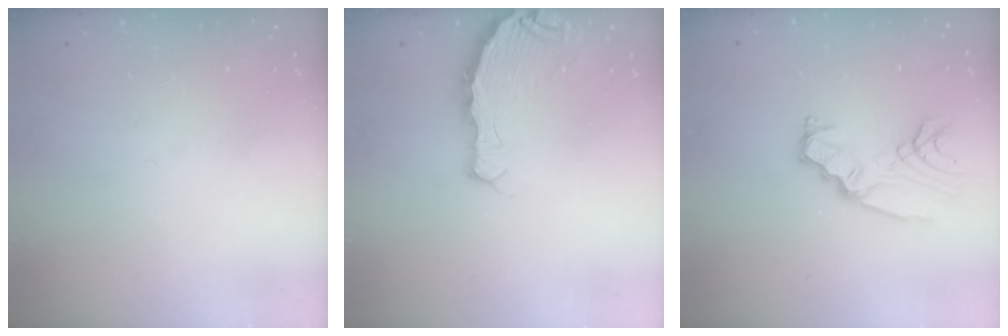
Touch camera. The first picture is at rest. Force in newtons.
{"total": 5.5, "press": 5.5, "slide": 0.1}
{"total": 9.4, "press": 9.4, "slide": 0.7}